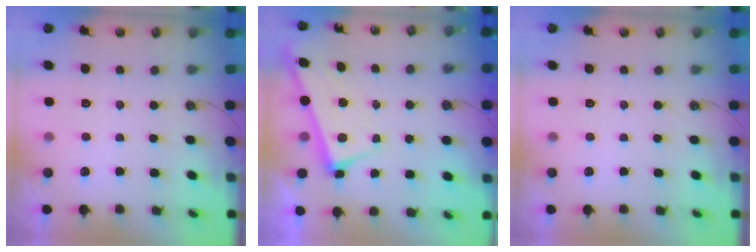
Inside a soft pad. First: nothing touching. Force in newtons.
{"total": 2.9, "press": 2.8, "slide": 0.4}
{"total": 0.0}